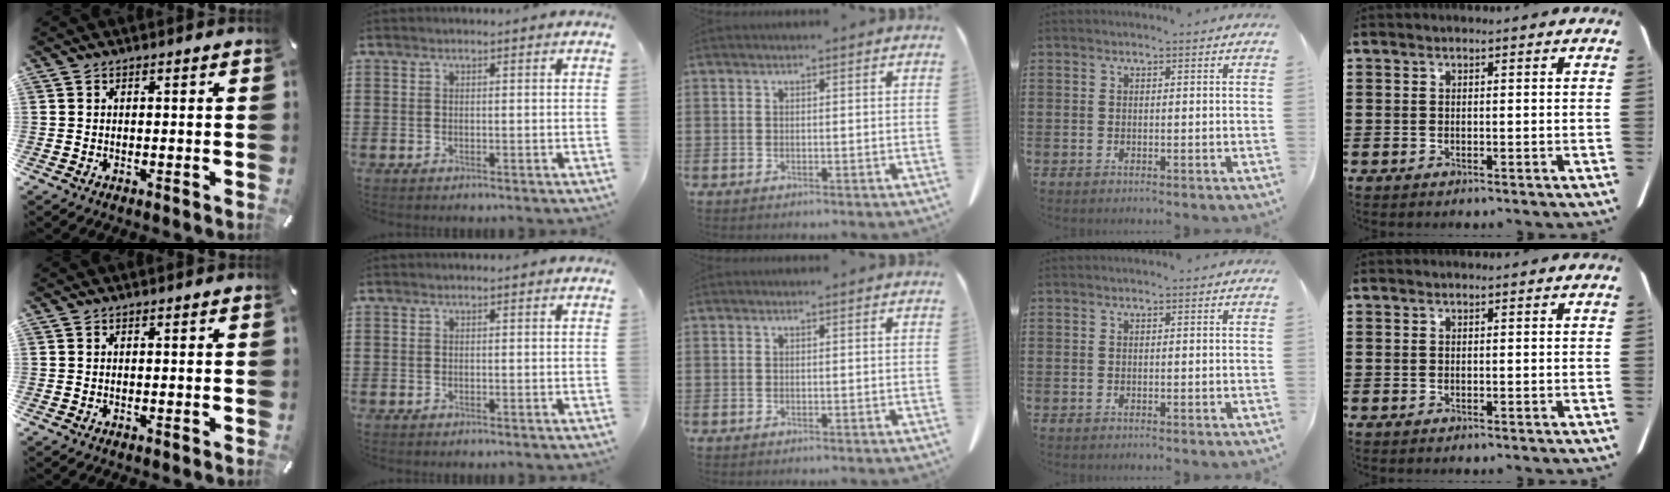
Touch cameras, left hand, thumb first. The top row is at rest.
{}